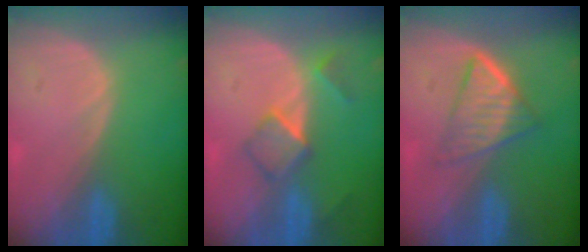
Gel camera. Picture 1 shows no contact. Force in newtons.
{"total": 5.4, "press": 4.7, "slide": 2.5}
{"total": 6.3, "press": 5.4, "slide": 3.1}